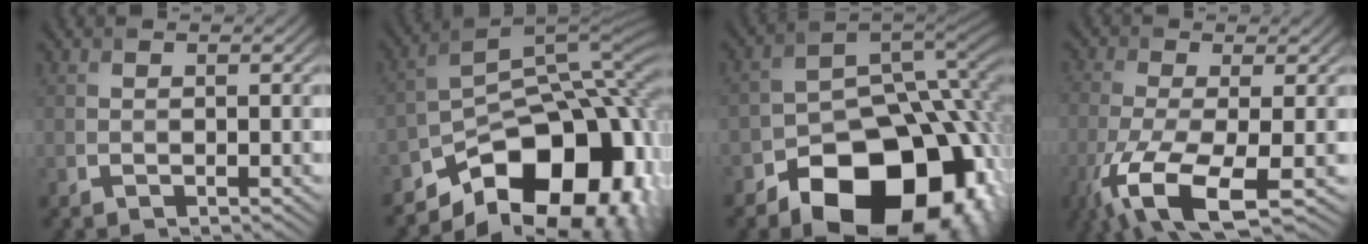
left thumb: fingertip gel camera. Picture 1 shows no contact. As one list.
[{"total": 14.7, "force": [-8.2, 8.3, 9.0], "torque": [-0.134, -0.014, -0.132]}, {"total": 19.7, "force": [-9.3, 12.6, 11.9], "torque": [-0.170, -0.053, -0.124]}, {"total": 10.3, "force": [-4.8, 3.3, 8.5], "torque": [-0.193, -0.025, -0.086]}]